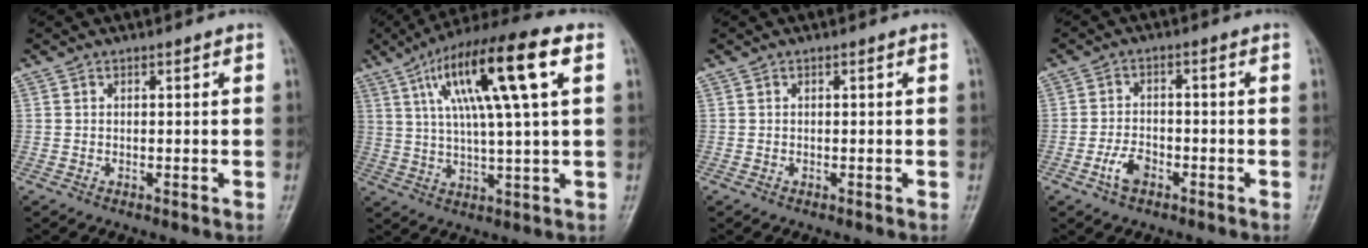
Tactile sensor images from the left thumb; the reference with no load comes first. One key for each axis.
{"total": 17.9, "fx": 6.3, "fy": 3.1, "fz": 16.5, "tx": -0.292, "ty": 0.012, "tz": 0.100}
{"total": 0.0}
{"total": 4.3, "fx": -2.3, "fy": 2.4, "fz": 2.7, "tx": -0.051, "ty": 0.018, "tz": -0.044}